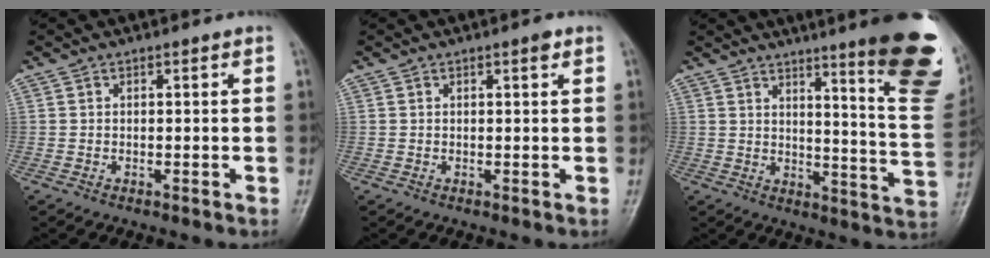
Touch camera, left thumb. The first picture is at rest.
{"total": 1.2, "force": [0.7, 0.3, 0.9], "torque": [-0.013, -0.002, 0.009]}
{"total": 21.4, "force": [12.9, 3.0, 16.8], "torque": [-0.185, -0.081, 0.161]}